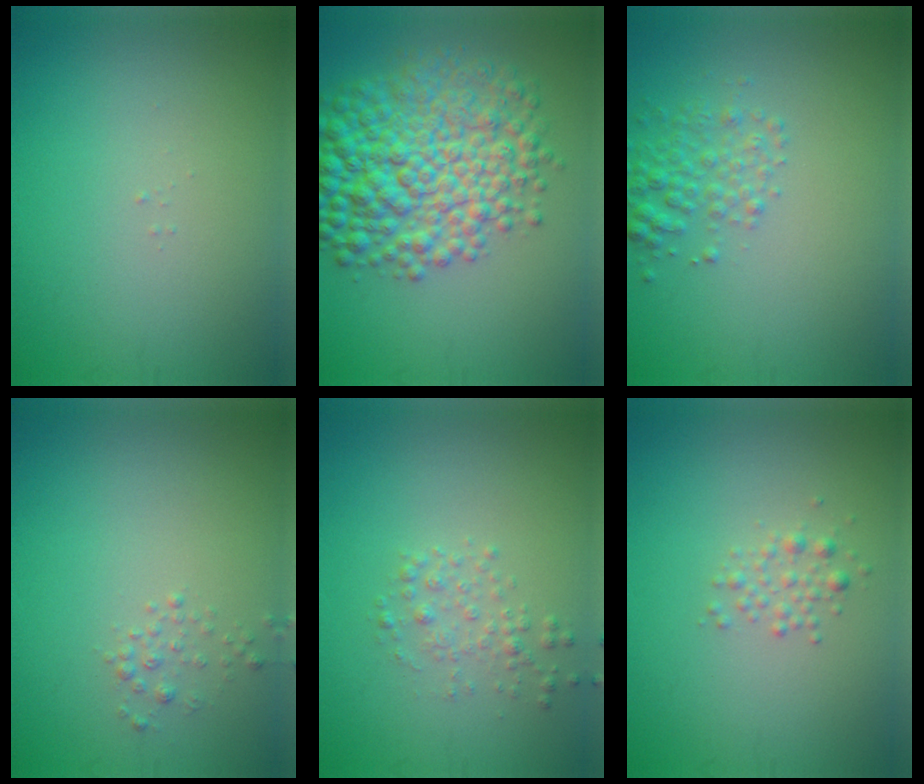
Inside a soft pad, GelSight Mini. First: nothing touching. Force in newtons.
{"total": 9.7, "press": 9.7, "slide": 0.1}
{"total": 2.5, "press": 2.5, "slide": 0.1}
{"total": 0.9, "press": 0.9, "slide": 0.0}
{"total": 1.6, "press": 1.6, "slide": 0.0}
{"total": 1.4, "press": 1.4, "slide": 0.1}